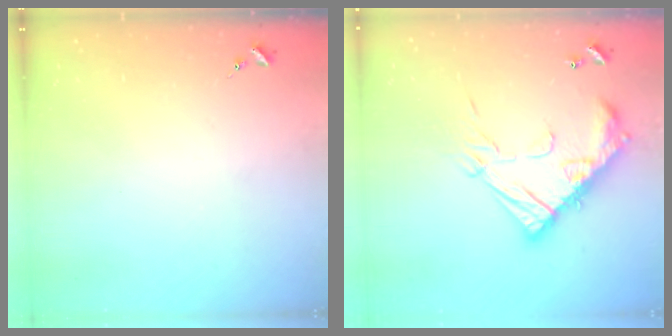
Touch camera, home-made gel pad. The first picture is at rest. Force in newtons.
{"total": 21.7, "press": 21.6, "slide": 1.9}